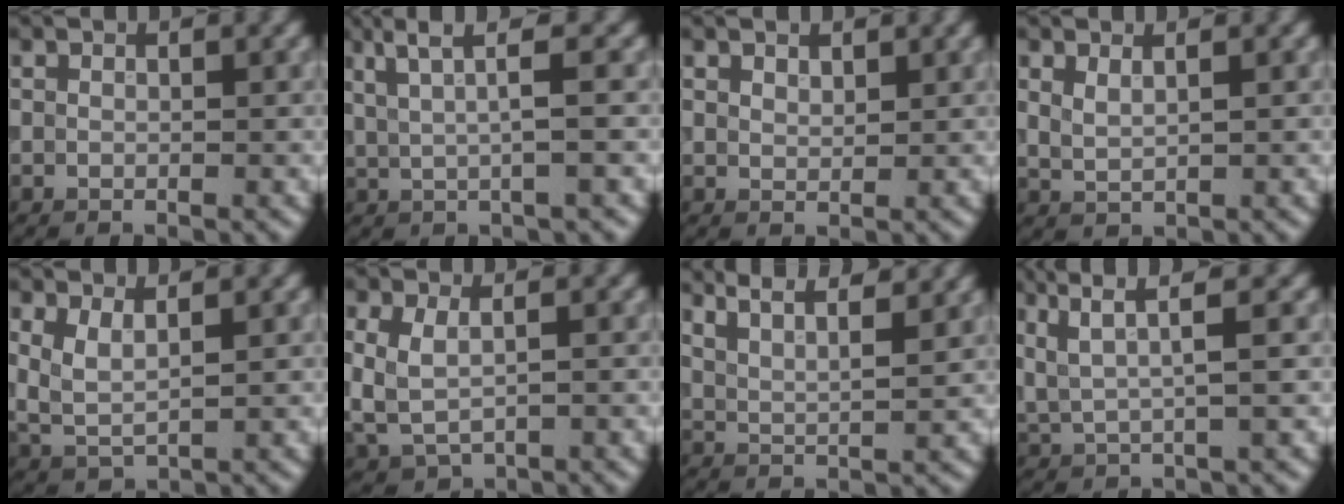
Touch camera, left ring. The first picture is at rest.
{"total": 4.1, "force": [1.4, 0.6, 3.8], "torque": [-0.066, 0.005, 0.027]}
{"total": 1.2, "force": [0.9, 0.6, 0.3], "torque": [-0.007, 0.000, 0.020]}
{"total": 1.6, "force": [1.0, 0.6, 1.0], "torque": [-0.019, -0.004, 0.024]}
{"total": 3.0, "force": [1.1, 1.4, 2.4], "torque": [-0.059, -0.004, 0.024]}
{"total": 3.5, "force": [0.0, 2.2, 2.8], "torque": [-0.065, -0.005, 0.006]}
{"total": 8.1, "force": [6.1, 2.7, 4.7], "torque": [-0.049, 0.032, 0.064]}
{"total": 4.5, "force": [2.2, 0.7, 3.8], "torque": [-0.080, 0.003, 0.047]}